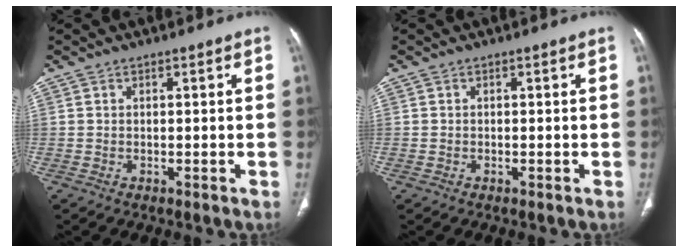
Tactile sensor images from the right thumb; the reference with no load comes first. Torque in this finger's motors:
{"motor_torque": [-0.60, 0.19, -0.48, 0.36, -0.08]}